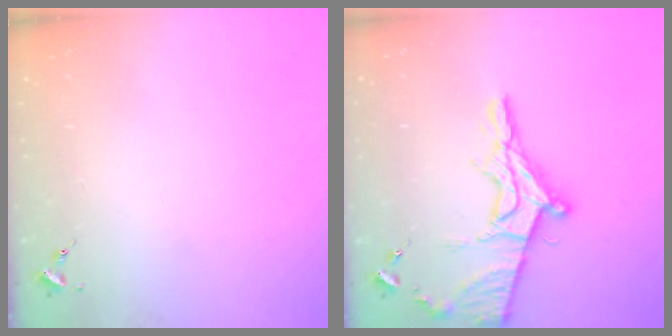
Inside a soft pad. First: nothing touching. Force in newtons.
{"total": 16.9, "press": 16.8, "slide": 1.4}